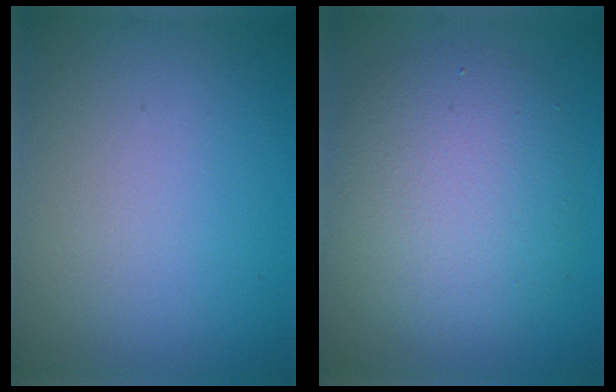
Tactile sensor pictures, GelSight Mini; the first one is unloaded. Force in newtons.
{"total": 6.1, "press": 6.1, "slide": 0.4}